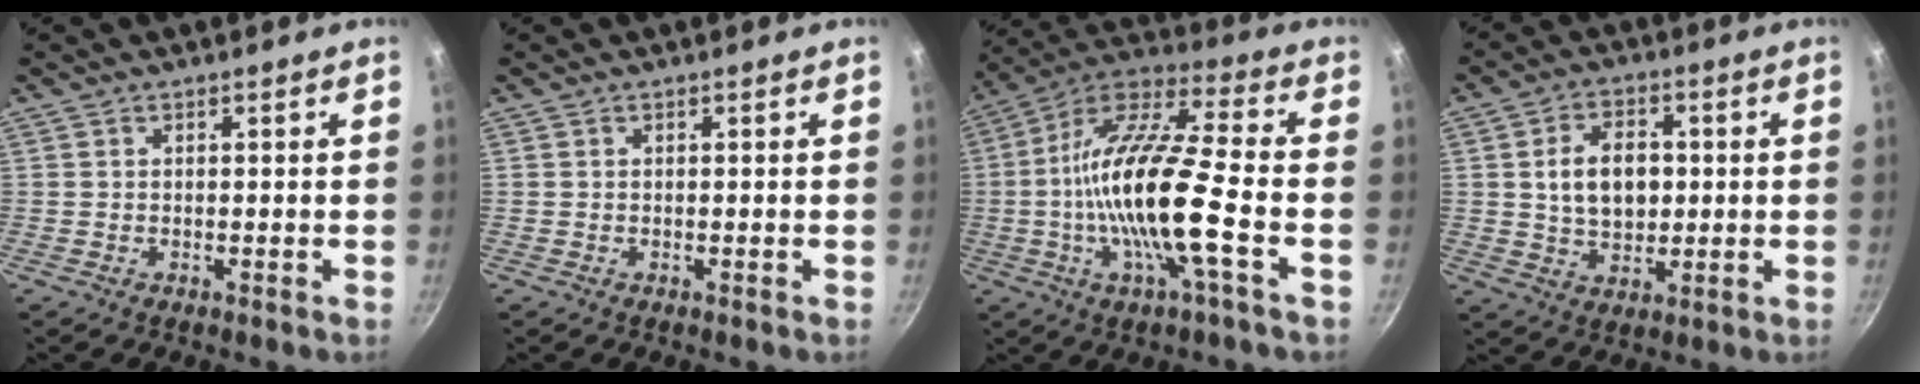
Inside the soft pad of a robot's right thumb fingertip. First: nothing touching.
{"total": 0.0}
{"total": 19.1, "force": [-3.5, 3.5, 18.4], "torque": [-0.347, 0.029, -0.084]}
{"total": 9.8, "force": [0.9, 6.7, 7.2], "torque": [-0.099, 0.002, 0.016]}